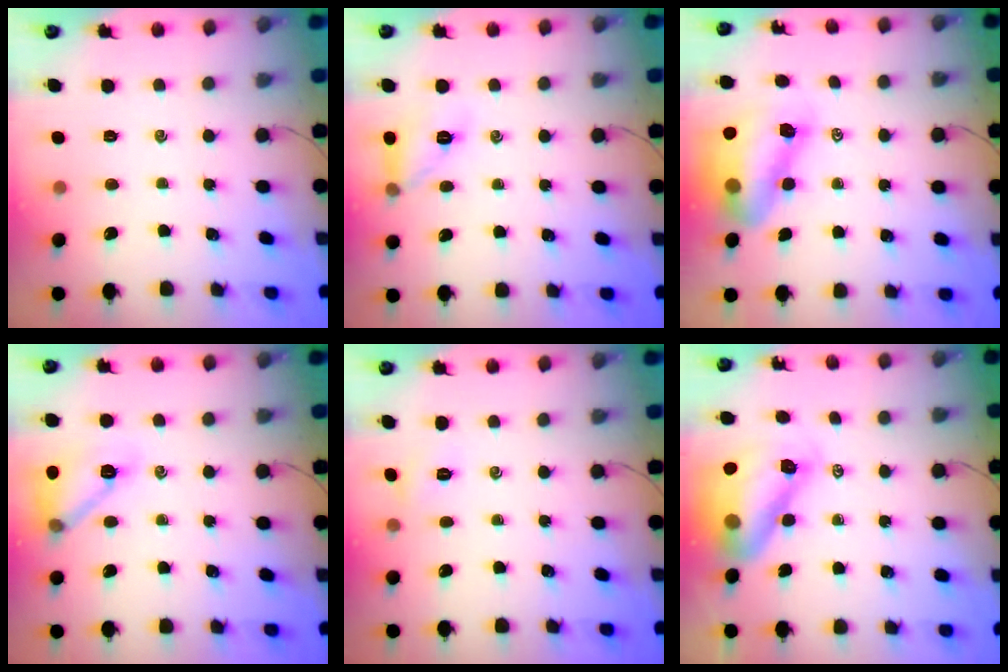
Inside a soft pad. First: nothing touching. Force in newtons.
{"total": 9.9, "press": 9.8, "slide": 1.6}
{"total": 12.5, "press": 12.0, "slide": 3.6}
{"total": 13.7, "press": 13.6, "slide": 1.0}
{"total": 2.1, "press": 2.1, "slide": 0.6}
{"total": 13.9, "press": 13.2, "slide": 4.5}